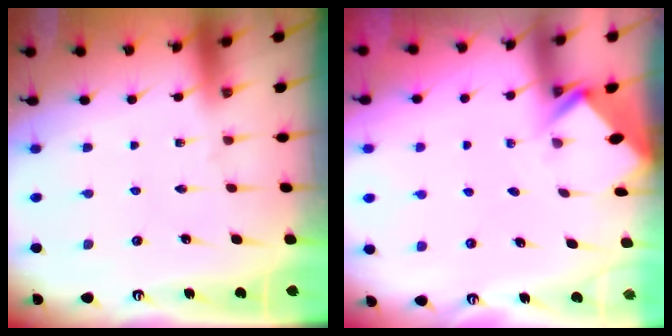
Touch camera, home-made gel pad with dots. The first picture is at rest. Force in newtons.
{"total": 2.8, "press": 2.8, "slide": 0.2}